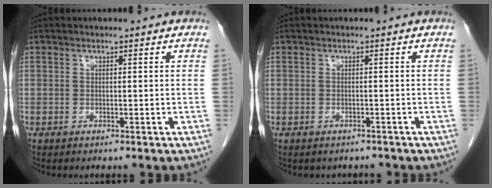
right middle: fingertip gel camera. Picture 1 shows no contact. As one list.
[{"total": 2.5, "force": [-2.2, 1.1, 0.4], "torque": [-0.008, 0.000, -0.026]}]